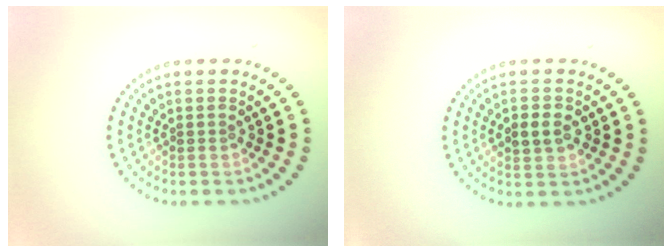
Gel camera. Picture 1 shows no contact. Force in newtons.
{"total": 2.6, "press": 2.6, "slide": 0.2}